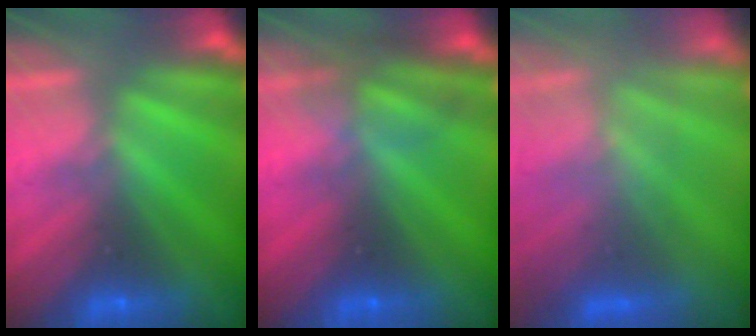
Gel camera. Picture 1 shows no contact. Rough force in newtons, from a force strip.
{"total": 2.6}
{"total": 2.9}